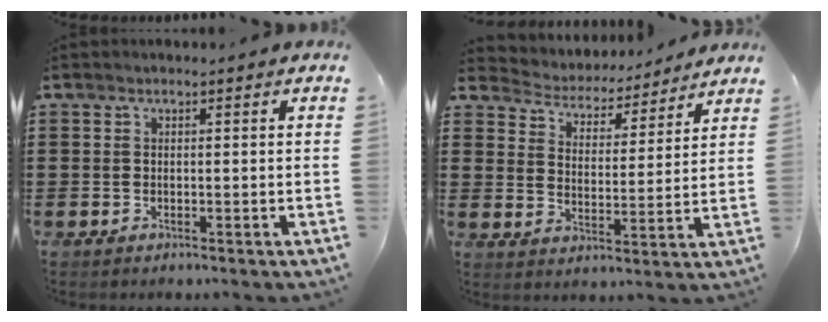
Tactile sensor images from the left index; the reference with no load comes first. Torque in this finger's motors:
{"motor_torque": [-0.63, -0.80, -0.23, -0.11]}